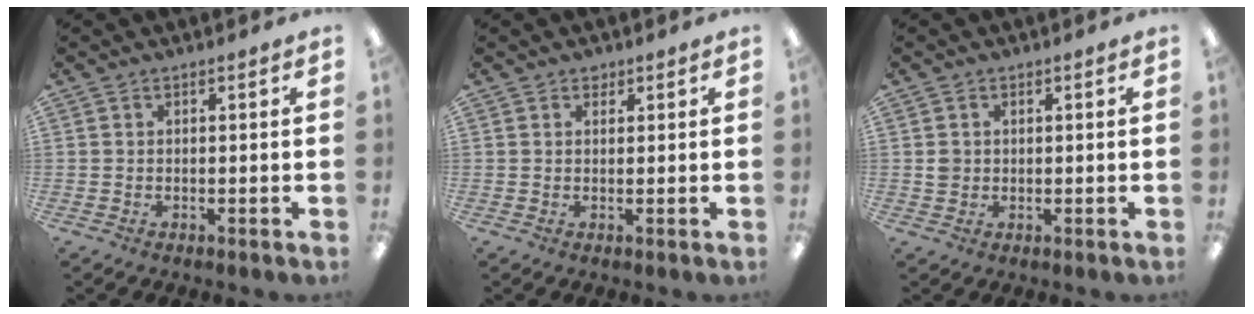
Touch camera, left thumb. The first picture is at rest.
{"total": 1.3, "force": [1.1, 0.8, 0.2], "torque": [0.004, -0.002, 0.019]}
{"total": 2.0, "force": [0.3, 1.9, 0.6], "torque": [-0.004, 0.001, 0.002]}